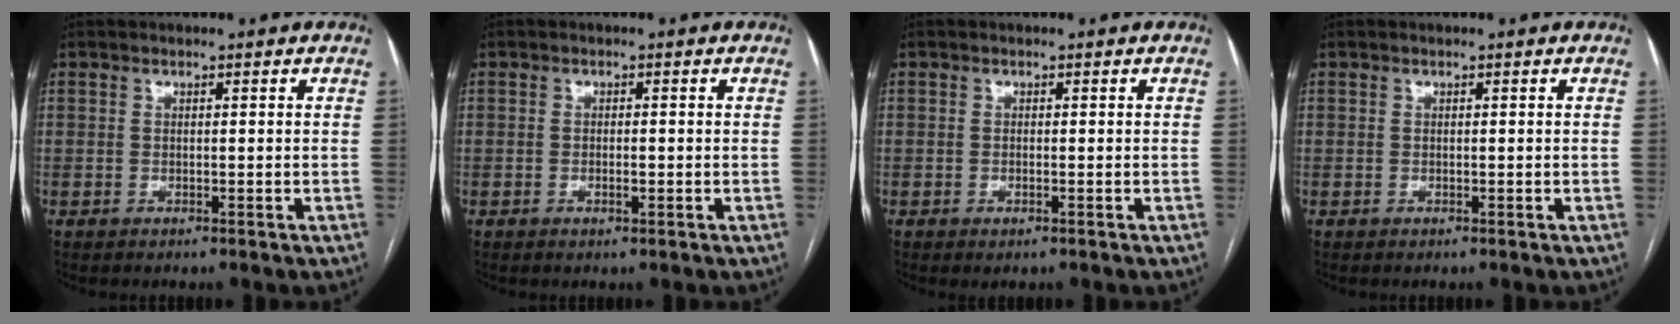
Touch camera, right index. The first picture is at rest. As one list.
[{"total": 1.4, "force": [-0.4, 0.5, 1.2], "torque": [-0.022, -0.001, -0.005]}, {"total": 0.8, "force": [-0.5, 0.1, 0.6], "torque": [-0.009, -0.002, -0.006]}, {"total": 0.0}]